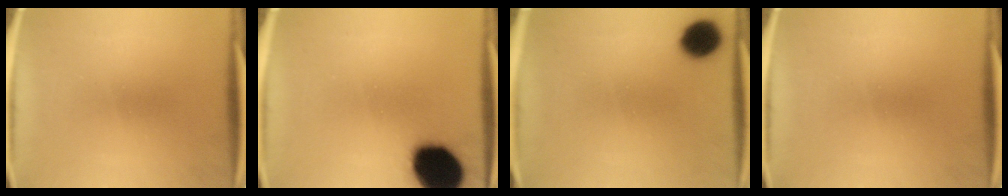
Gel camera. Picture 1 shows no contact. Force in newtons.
{"total": 19.2}
{"total": 9.3}
{"total": 0.0}